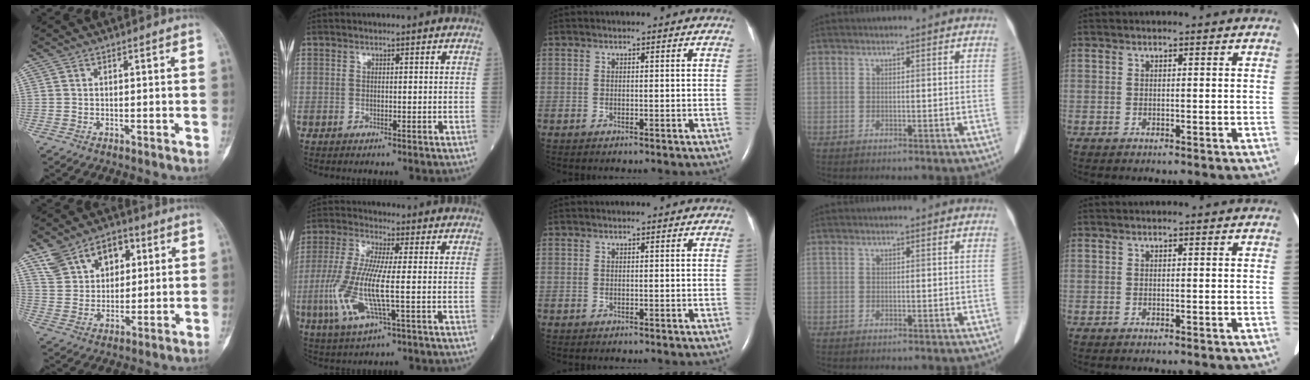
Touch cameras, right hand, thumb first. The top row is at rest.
{"thumb": {"total": 12.0, "force": [5.9, 8.3, 6.4], "torque": [-0.072, -0.007, 0.110]}, "index": {"total": 11.3, "force": [-2.2, 1.6, 10.9], "torque": [-0.248, -0.010, -0.046]}}